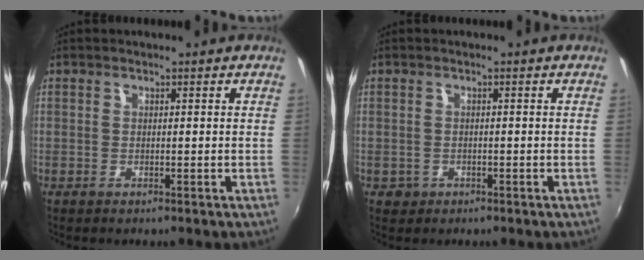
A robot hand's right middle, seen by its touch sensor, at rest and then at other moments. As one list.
[{"total": 1.8, "force": [-0.7, 1.6, 0.4], "torque": [-0.012, -0.004, -0.009]}]